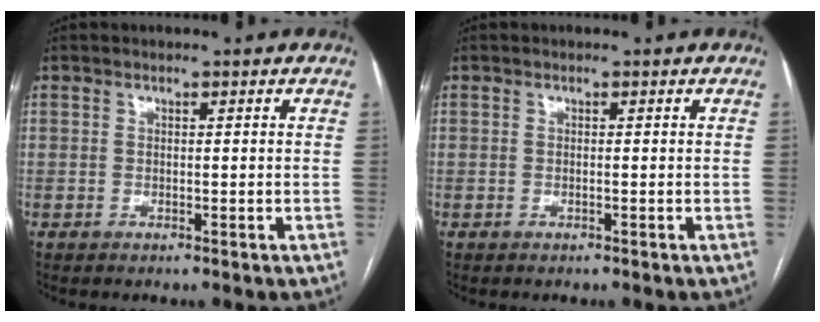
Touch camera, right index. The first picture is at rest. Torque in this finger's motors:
{"motor_torque": [0.09, 0.04, 0.02, 0.01]}